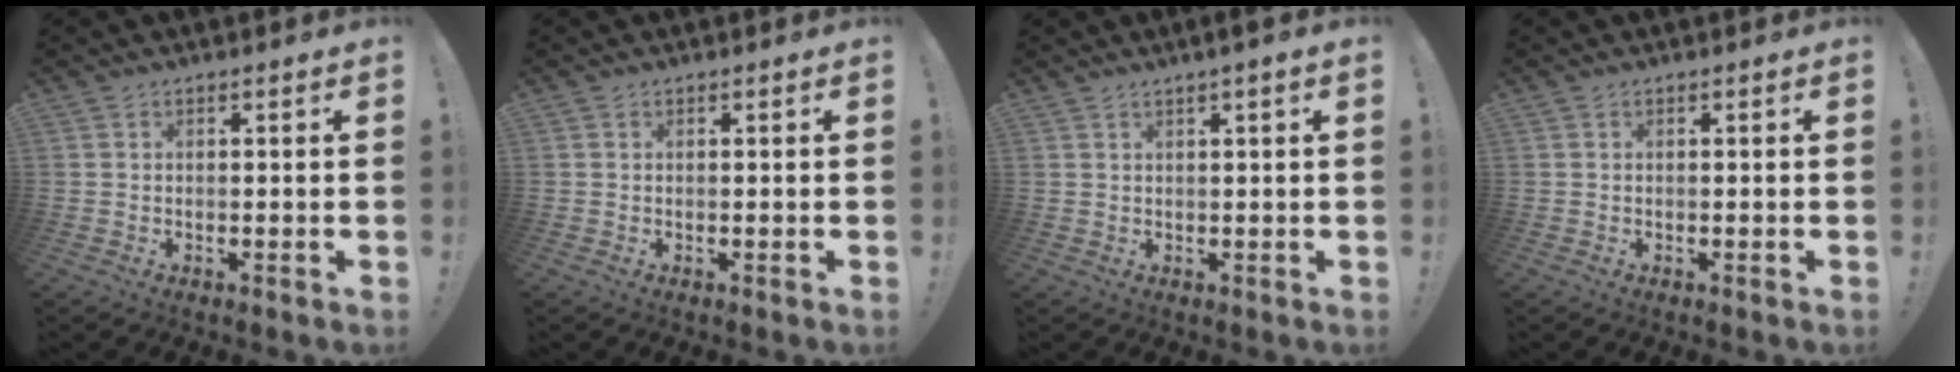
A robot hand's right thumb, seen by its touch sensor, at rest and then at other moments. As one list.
[{"total": 0.0}, {"total": 2.2, "force": [1.1, -0.3, 1.9], "torque": [-0.029, -0.002, 0.016]}, {"total": 0.0}]